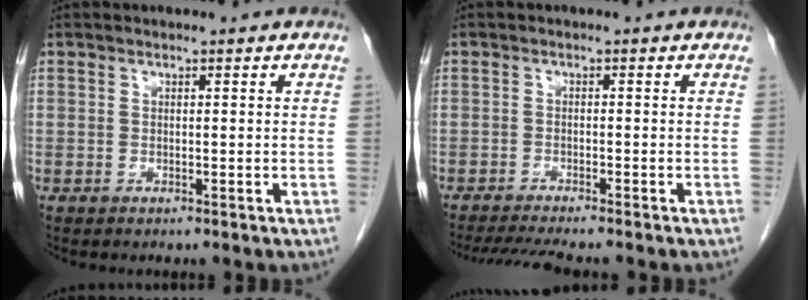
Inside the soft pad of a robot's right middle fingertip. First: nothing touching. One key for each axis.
{"total": 5.9, "fx": -5.2, "fy": -0.2, "fz": 2.8, "tx": -0.044, "ty": -0.017, "tz": -0.085}